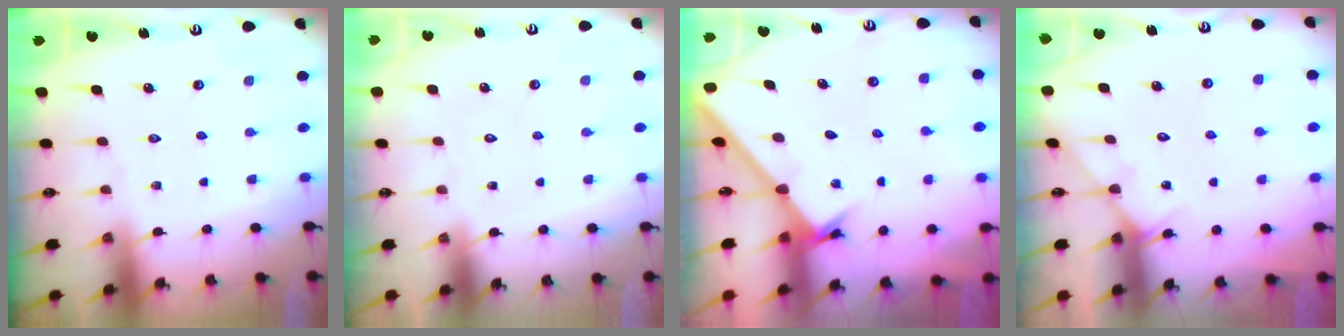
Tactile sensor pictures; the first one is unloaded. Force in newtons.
{"total": 1.5, "press": 1.5, "slide": 0.0}
{"total": 1.8, "press": 1.8, "slide": 0.1}
{"total": 5.0, "press": 4.9, "slide": 0.6}